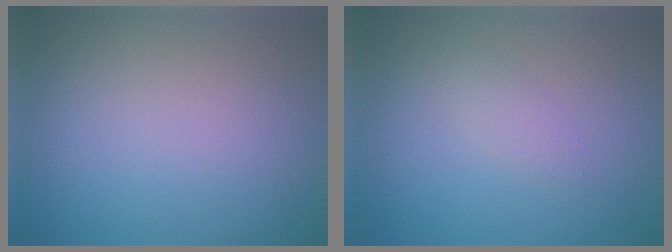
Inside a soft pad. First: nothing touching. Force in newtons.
{"total": 1.1, "press": 1.1, "slide": 0.1}